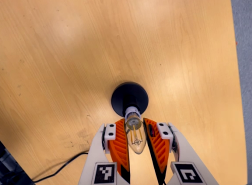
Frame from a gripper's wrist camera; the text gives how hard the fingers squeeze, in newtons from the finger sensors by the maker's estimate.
{"total": 13.6, "left": 12.6, "right": 14.6}